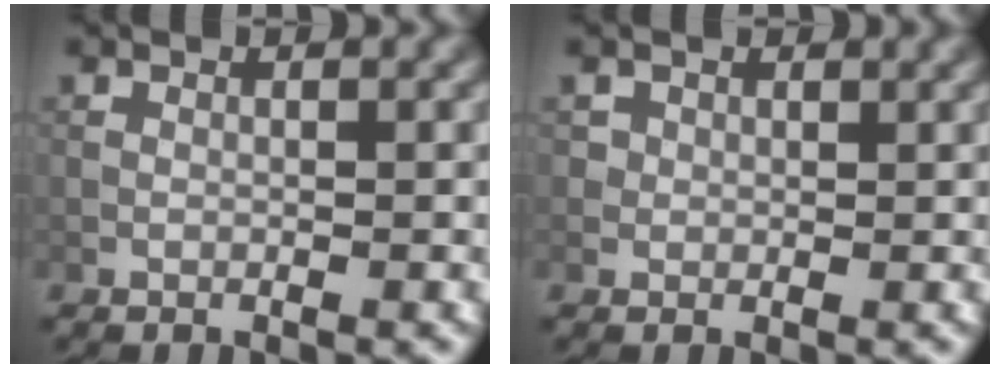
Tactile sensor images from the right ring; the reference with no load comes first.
{"total": 1.4, "force": [0.7, 1.2, 0.2], "torque": [0.000, -0.006, 0.012]}